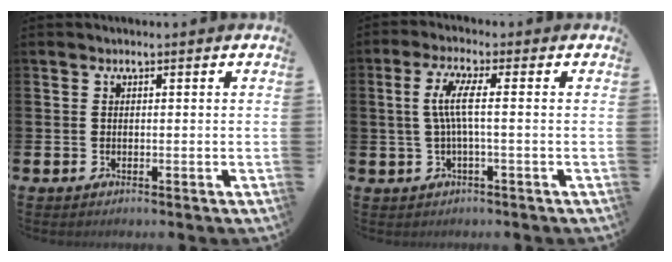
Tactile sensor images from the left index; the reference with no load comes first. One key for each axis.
{"total": 4.9, "fx": 0.3, "fy": 0.6, "fz": 4.8, "tx": -0.102, "ty": 0.002, "tz": 0.000}